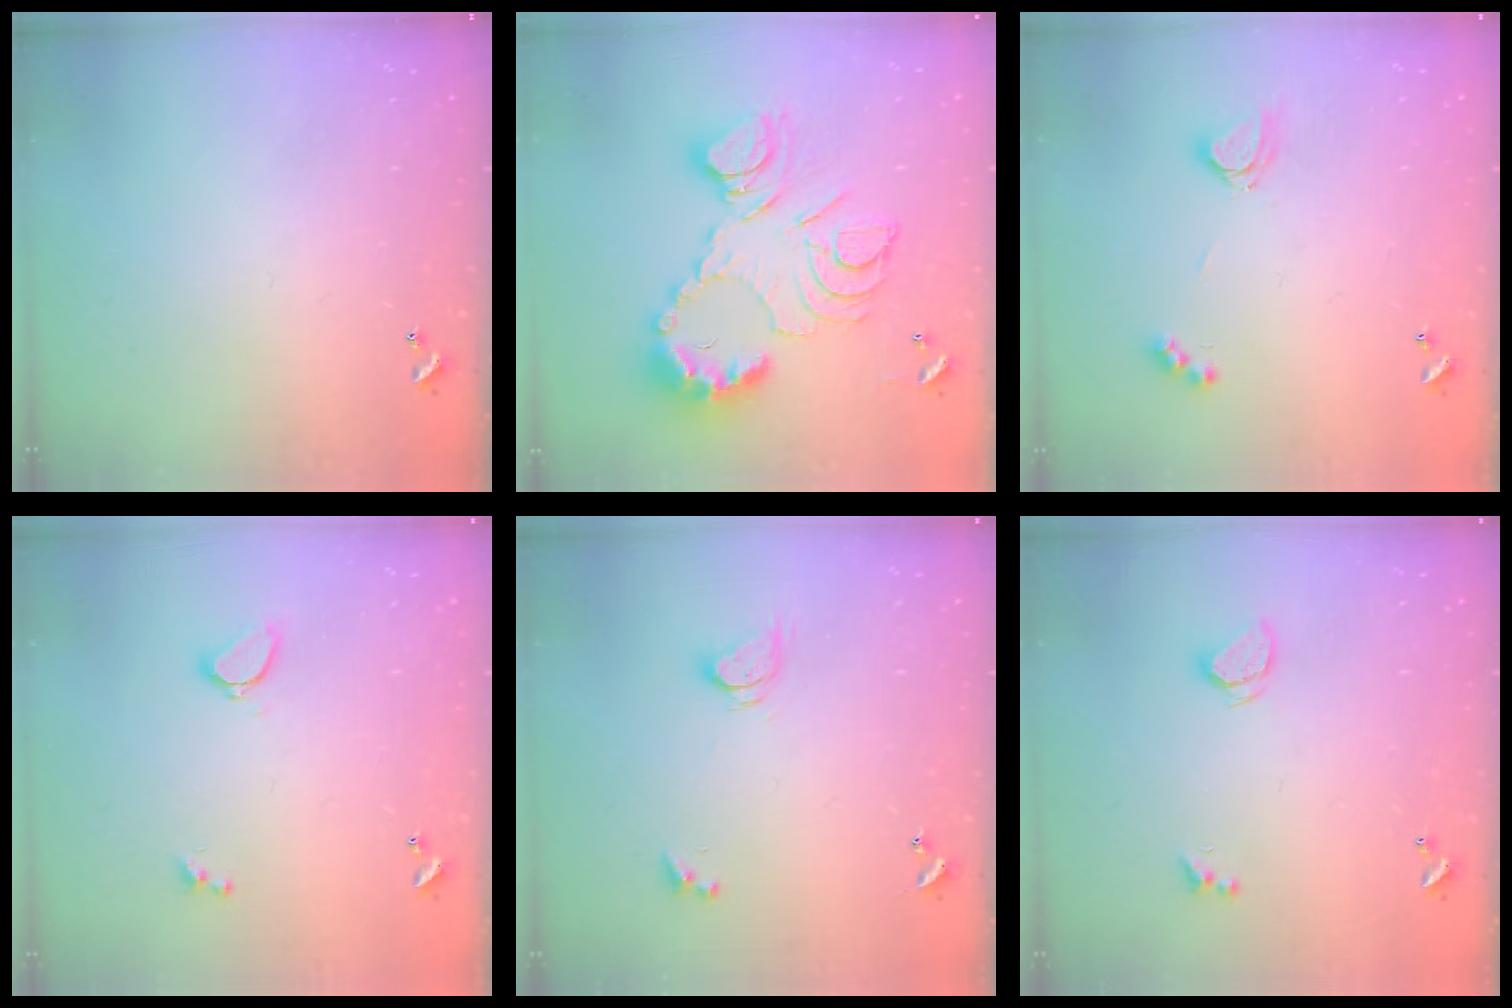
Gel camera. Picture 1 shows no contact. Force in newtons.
{"total": 18.9, "press": 18.9, "slide": 0.9}
{"total": 2.8, "press": 2.8, "slide": 0.5}
{"total": 2.9, "press": 2.6, "slide": 1.3}
{"total": 2.5, "press": 2.5, "slide": 0.4}
{"total": 1.9, "press": 1.8, "slide": 0.4}